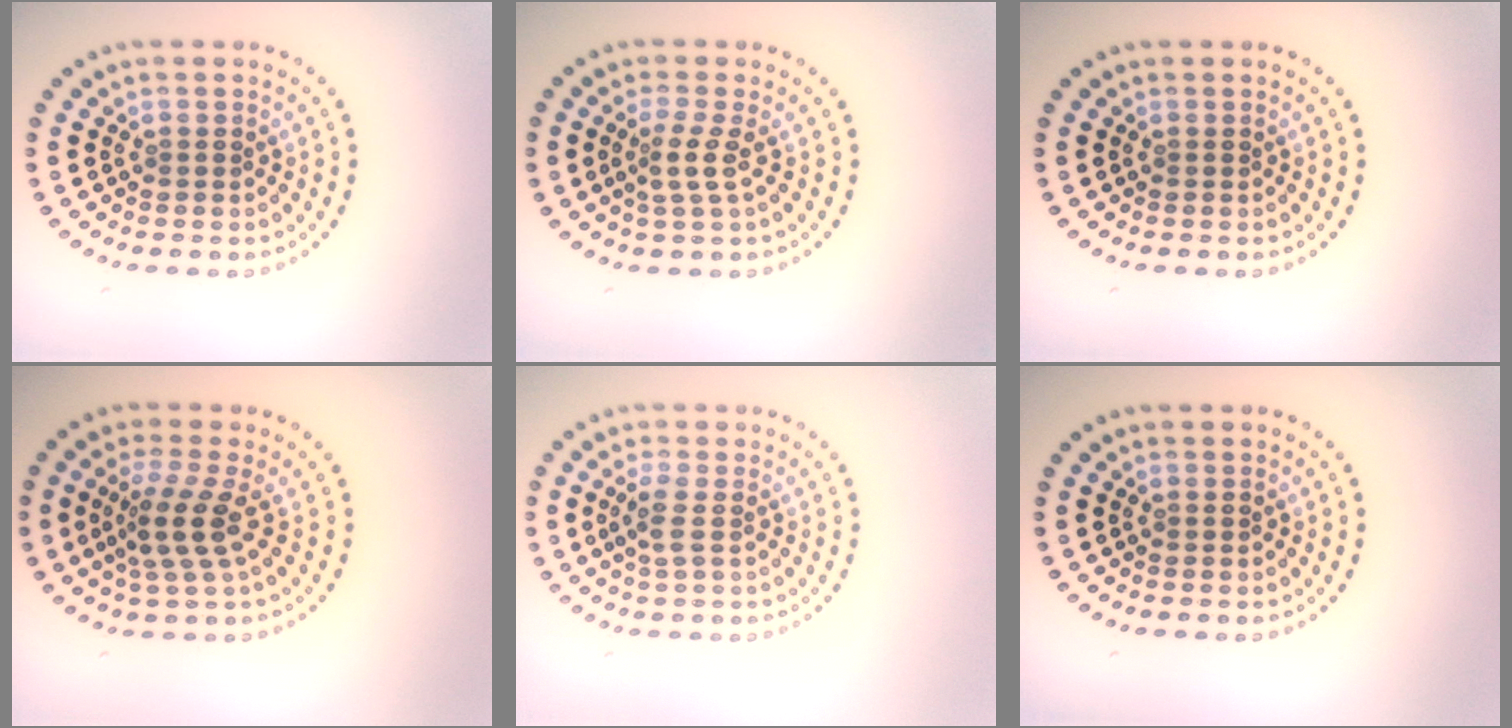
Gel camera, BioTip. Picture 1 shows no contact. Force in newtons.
{"total": 2.1, "press": 1.5, "slide": 1.5}
{"total": 0.0}
{"total": 3.3, "press": 2.3, "slide": 2.3}
{"total": 1.4, "press": 1.2, "slide": 0.8}
{"total": 0.0}